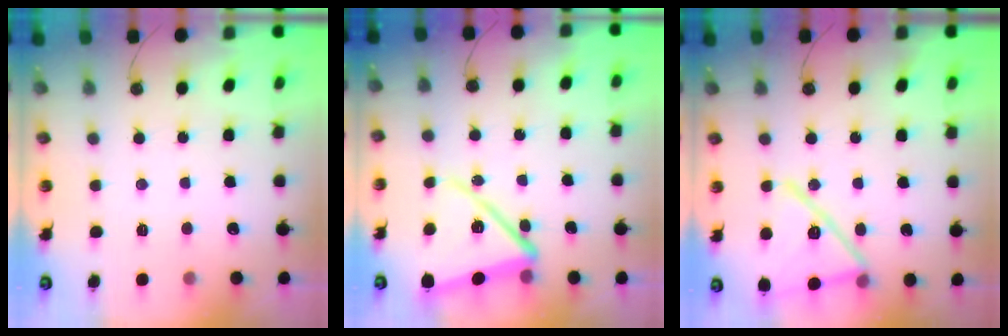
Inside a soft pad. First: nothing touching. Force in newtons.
{"total": 15.0, "press": 14.9, "slide": 1.6}
{"total": 19.5, "press": 16.5, "slide": 10.4}